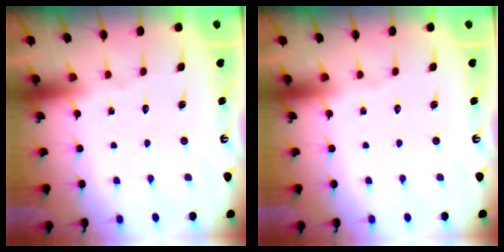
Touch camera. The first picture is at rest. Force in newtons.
{"total": 0.0}